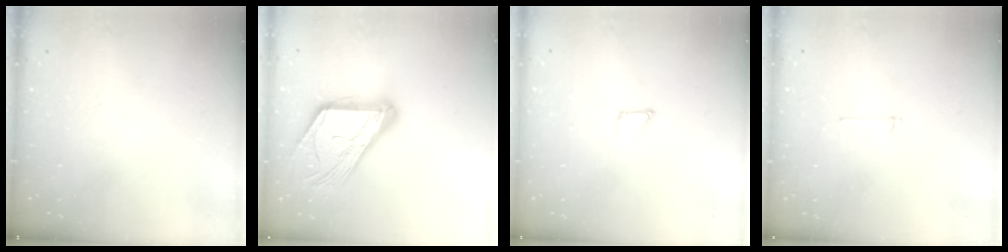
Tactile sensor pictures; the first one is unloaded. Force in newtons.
{"total": 17.1, "press": 17.0, "slide": 1.6}
{"total": 1.2, "press": 1.2, "slide": 0.0}
{"total": 2.7, "press": 2.7, "slide": 0.3}